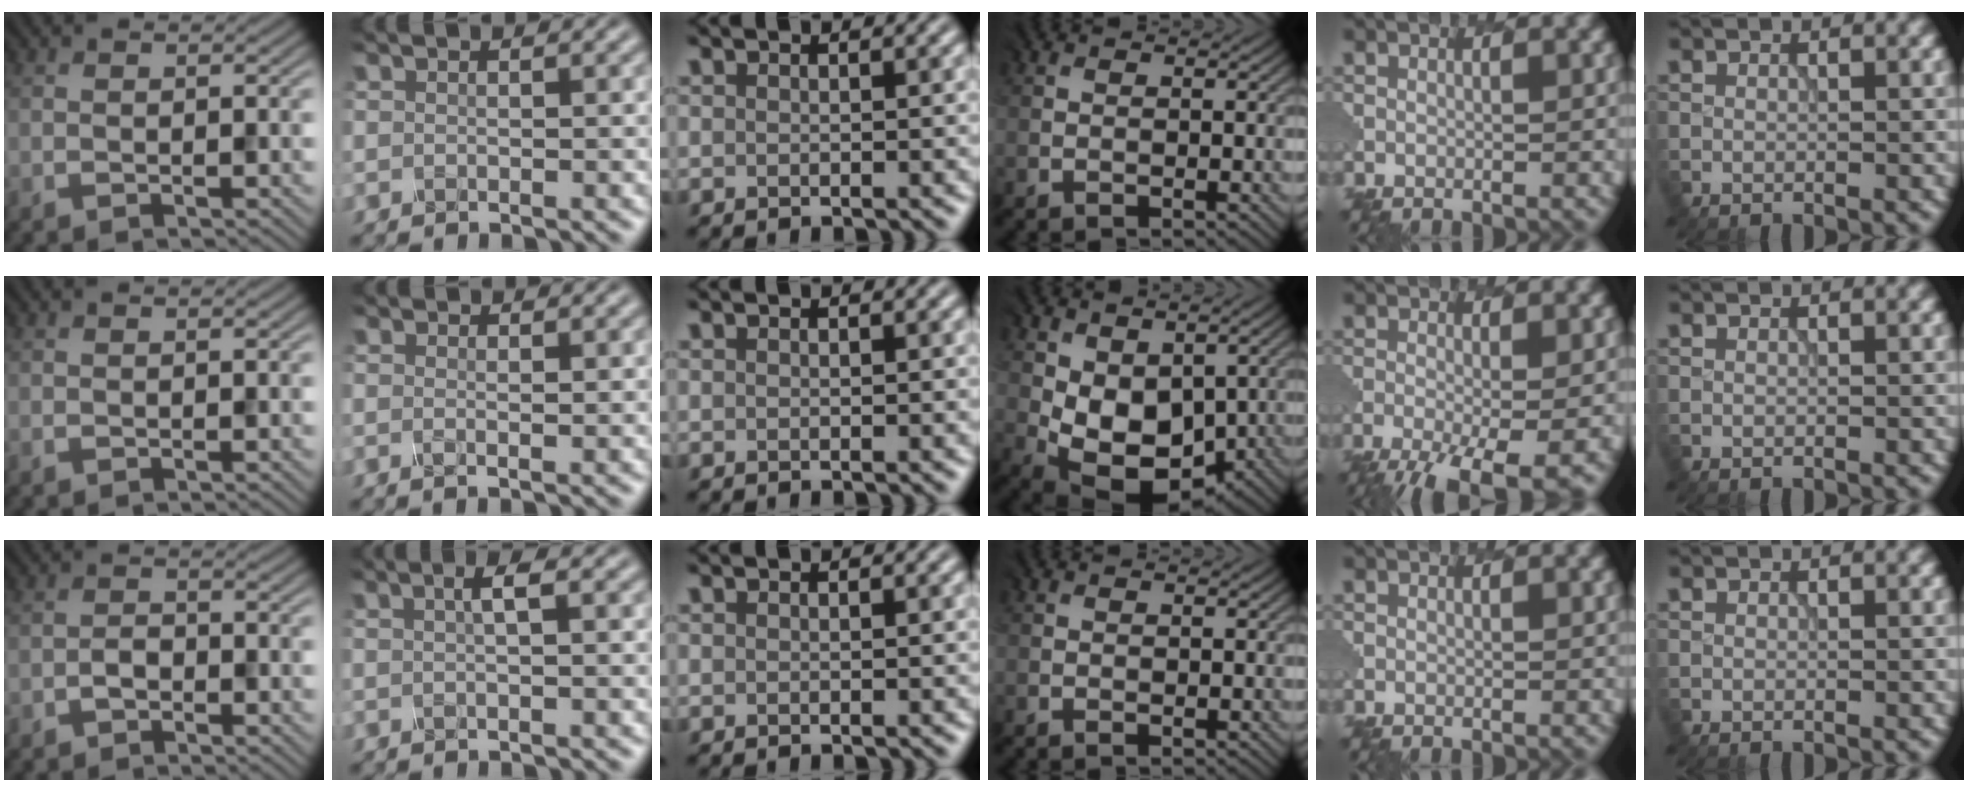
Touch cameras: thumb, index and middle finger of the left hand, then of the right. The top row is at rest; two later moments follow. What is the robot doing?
{"motion": "dispense", "object": "pipette"}